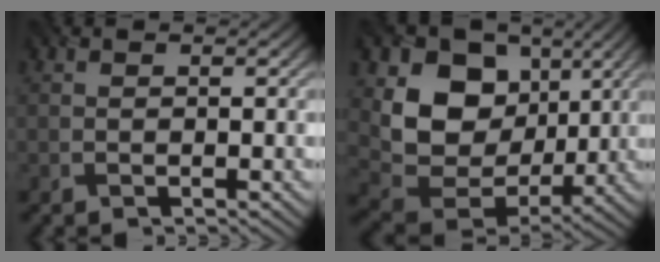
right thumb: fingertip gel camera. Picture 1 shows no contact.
{"total": 13.2, "force": [3.6, 10.2, 7.6], "torque": [-0.148, -0.005, 0.064]}